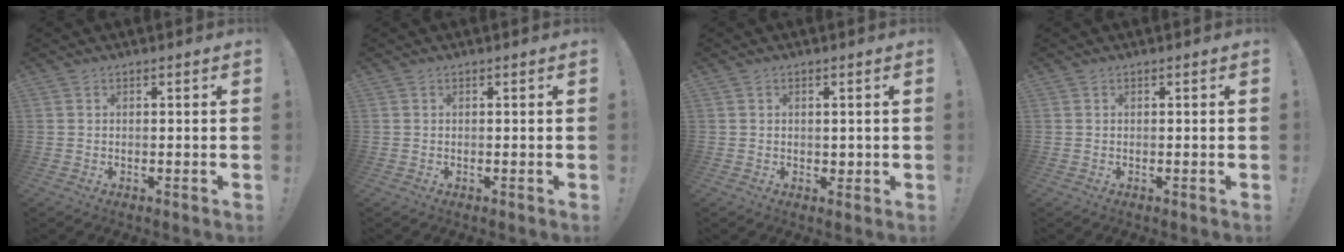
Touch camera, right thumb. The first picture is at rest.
{"total": 0.0}
{"total": 1.8, "force": [0.4, 1.7, 0.5], "torque": [0.007, -0.003, 0.005]}
{"total": 0.0}